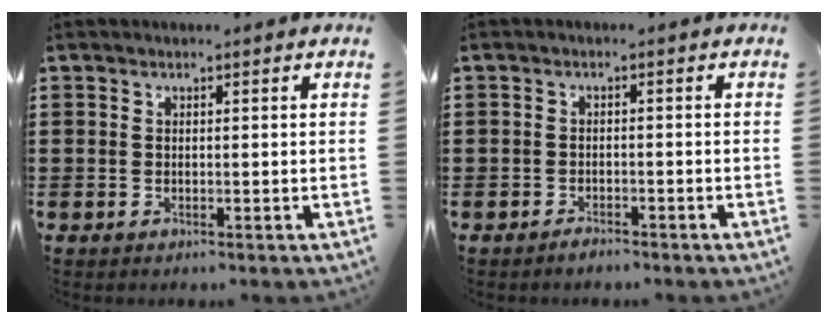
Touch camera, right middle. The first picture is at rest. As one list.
[{"total": 1.3, "force": [-1.2, 0.3, 0.3], "torque": [-0.008, 0.000, -0.025]}]